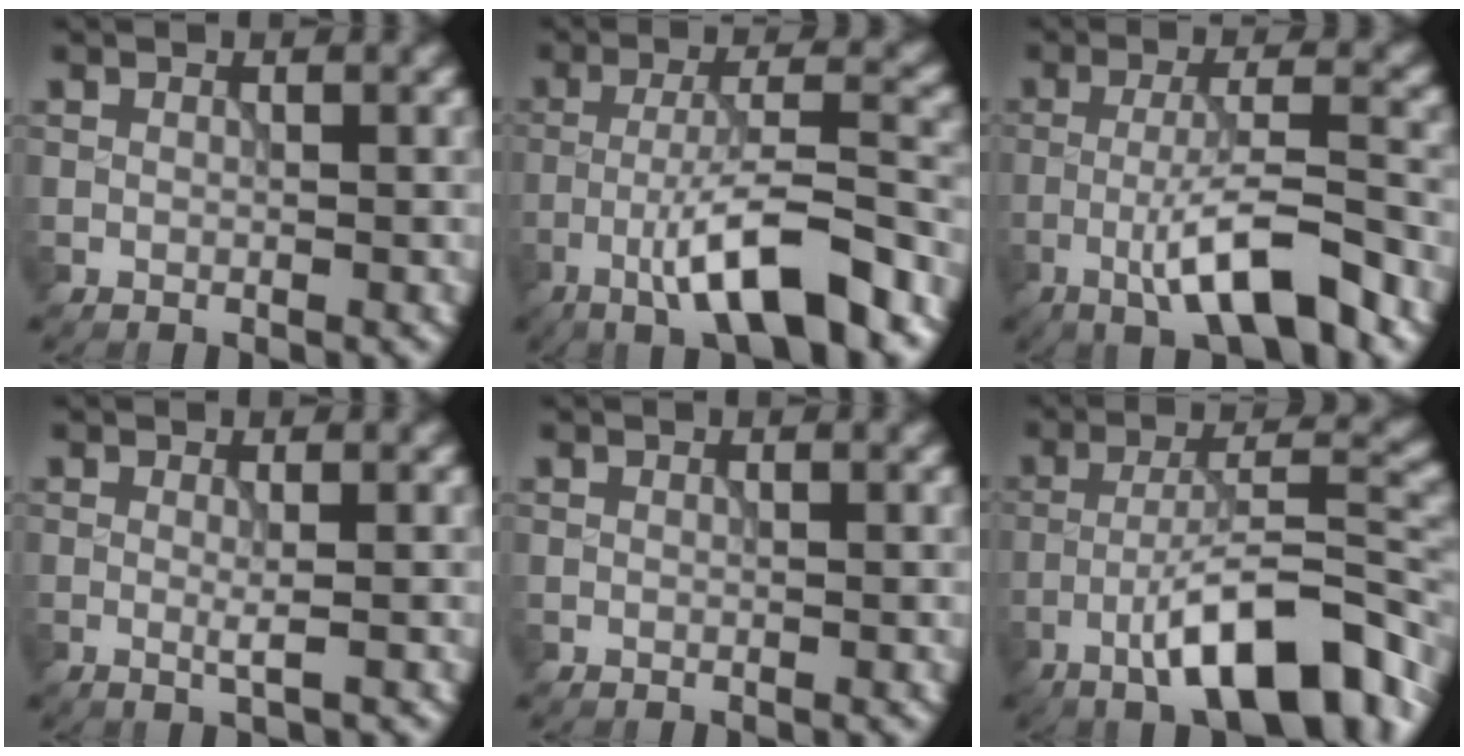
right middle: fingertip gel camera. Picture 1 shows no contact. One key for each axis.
{"total": 9.4, "fx": -5.1, "fy": 1.8, "fz": 7.7, "tx": -0.124, "ty": 0.014, "tz": -0.087}
{"total": 7.0, "fx": -3.4, "fy": 1.2, "fz": 6.0, "tx": -0.105, "ty": 0.011, "tz": -0.063}
{"total": 1.2, "fx": -0.1, "fy": 0.1, "fz": 1.2, "tx": -0.023, "ty": -0.003, "tz": -0.004}
{"total": 0.0}
{"total": 11.4, "fx": -6.3, "fy": 3.0, "fz": 9.0, "tx": -0.142, "ty": 0.013, "tz": -0.103}